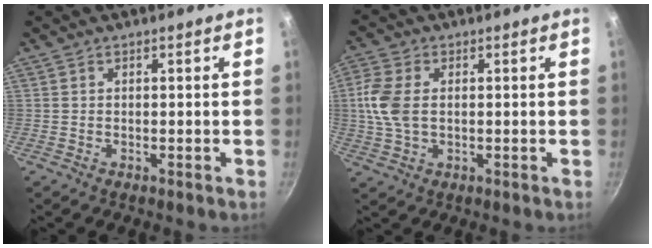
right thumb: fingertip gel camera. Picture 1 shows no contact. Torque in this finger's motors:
{"motor_torque": [-0.33, 0.58, 0.81, -0.31, 0.08]}